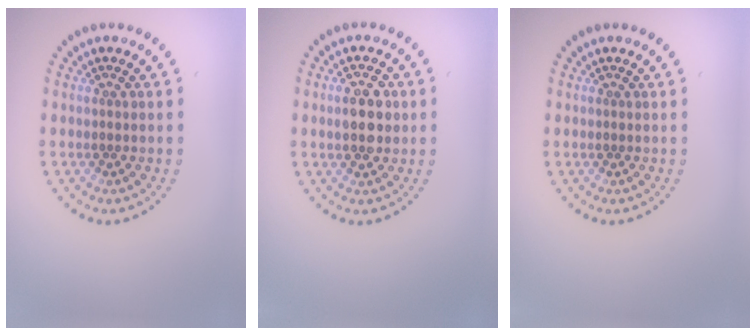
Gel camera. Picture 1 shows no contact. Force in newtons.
{"total": 3.6, "press": 3.6, "slide": 0.2}
{"total": 0.0}